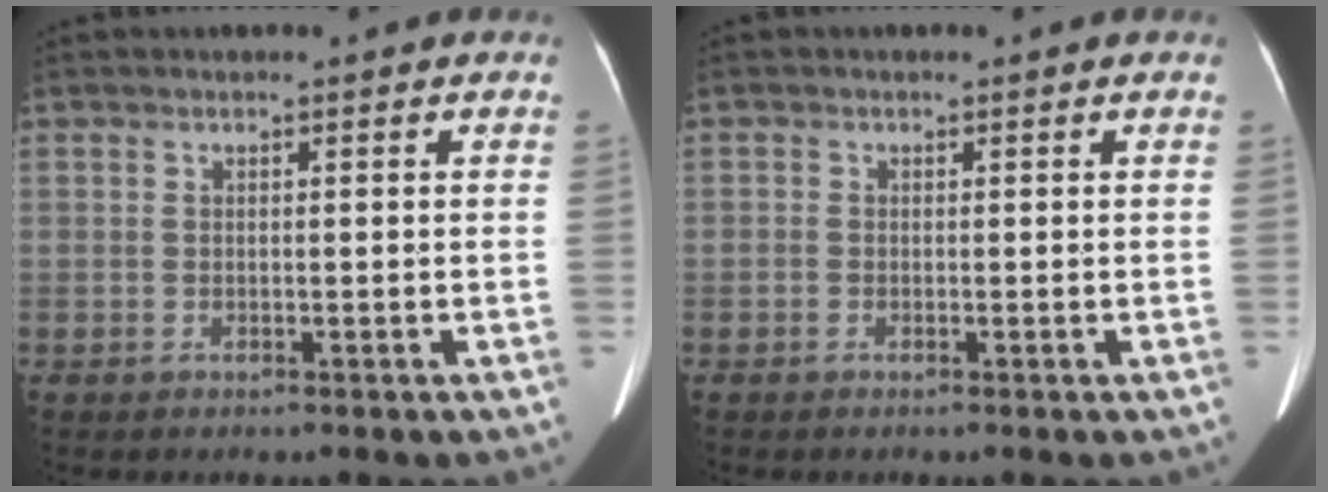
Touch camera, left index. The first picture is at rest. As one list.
[{"total": 0.6, "force": [-0.5, 0.3, 0.0], "torque": [-0.005, -0.003, -0.012]}]